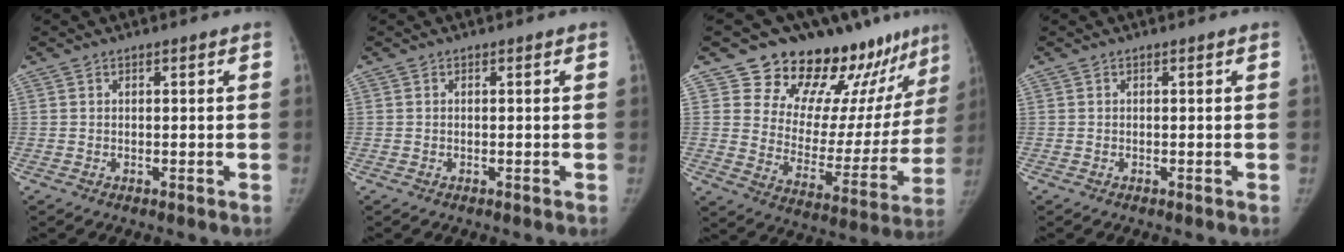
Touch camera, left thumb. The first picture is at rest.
{"total": 0.0}
{"total": 21.5, "force": [17.0, 9.1, 9.6], "torque": [-0.076, -0.115, 0.241]}
{"total": 0.0}